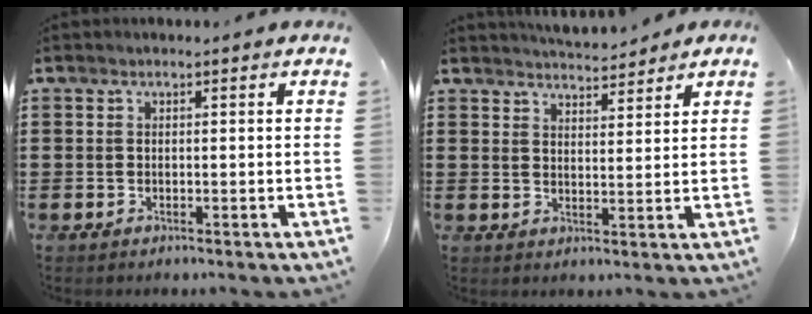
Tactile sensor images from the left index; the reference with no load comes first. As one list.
[{"total": 3.9, "force": [3.9, 0.5, 0.5], "torque": [-0.018, -0.012, 0.072]}]